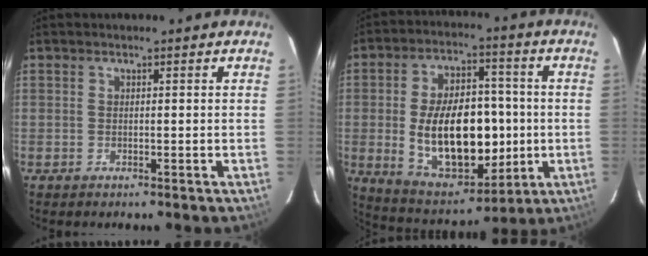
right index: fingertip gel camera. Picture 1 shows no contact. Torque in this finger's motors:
{"motor_torque": [0.89, -0.08, 1.03, 0.21]}